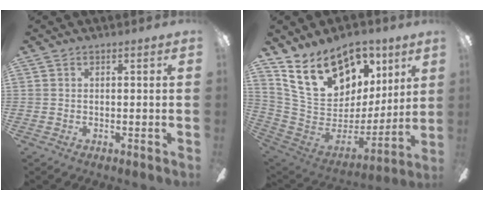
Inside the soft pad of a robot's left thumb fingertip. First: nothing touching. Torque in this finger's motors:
{"motor_torque": [2.45, 2.55, 1.43, -1.34, 0.17]}